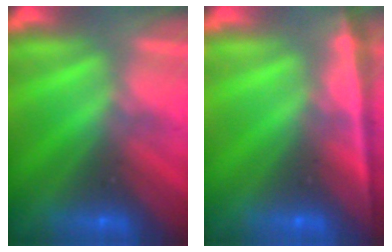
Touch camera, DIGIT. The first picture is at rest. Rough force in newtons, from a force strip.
{"total": 1.9}